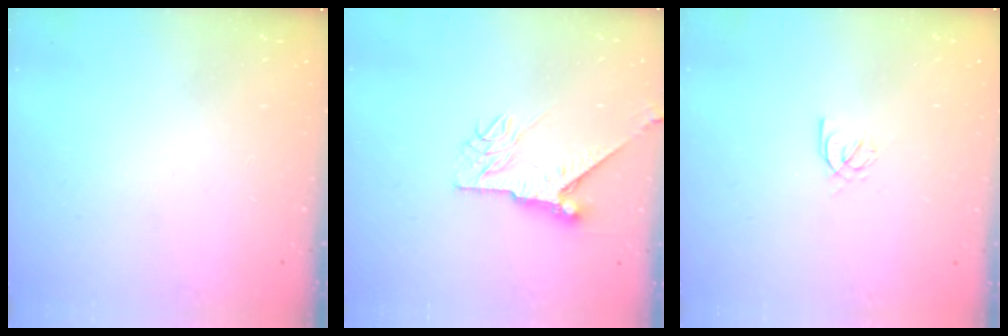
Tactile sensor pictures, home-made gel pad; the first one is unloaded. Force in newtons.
{"total": 8.1, "press": 8.1, "slide": 0.5}
{"total": 2.6, "press": 2.6, "slide": 0.4}